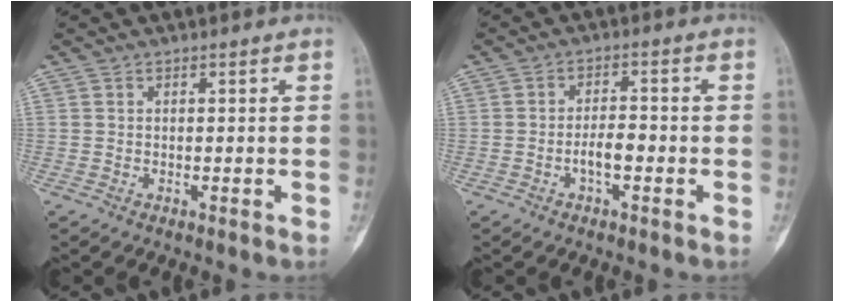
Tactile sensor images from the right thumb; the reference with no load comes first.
{"total": 3.9, "force": [-1.4, 1.6, 3.3], "torque": [-0.053, 0.016, -0.028]}